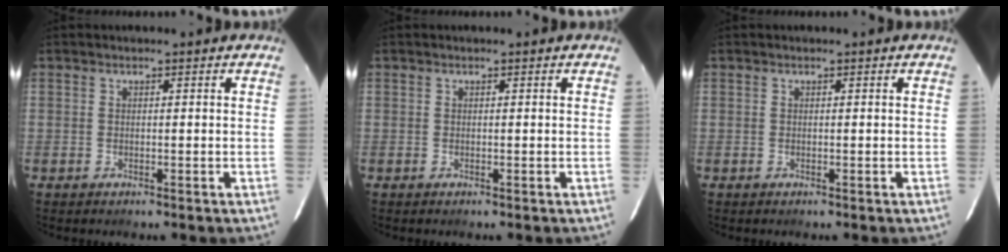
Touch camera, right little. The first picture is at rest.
{"total": 0.0}
{"total": 0.0}